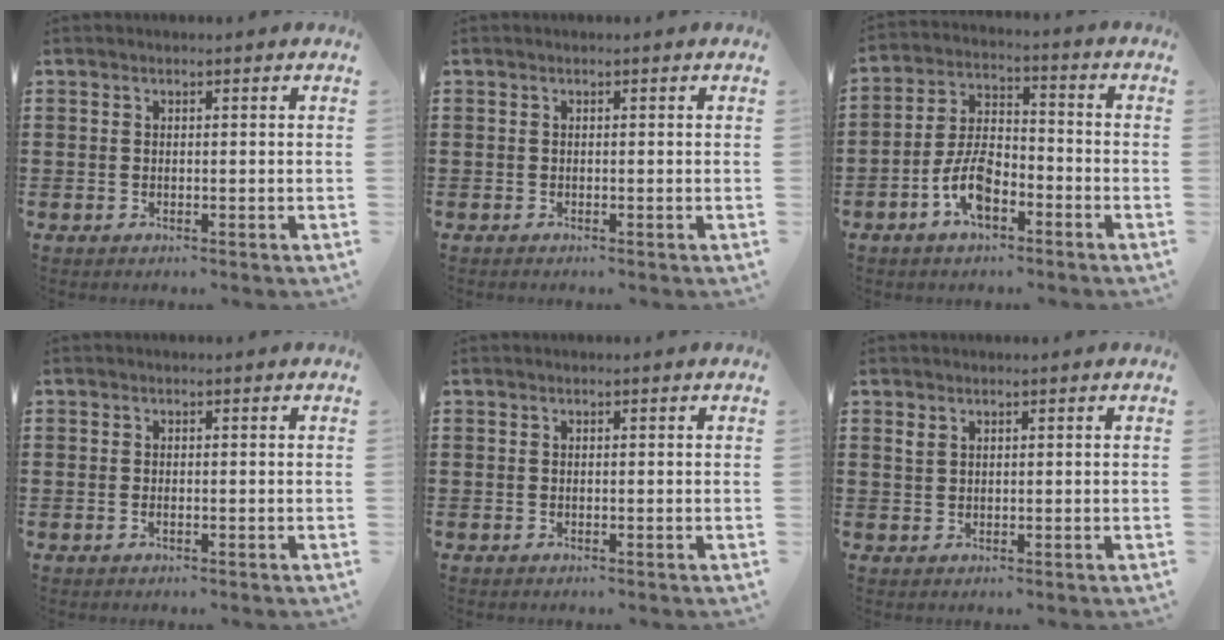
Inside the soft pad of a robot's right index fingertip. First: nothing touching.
{"total": 0.0}
{"total": 7.8, "force": [-3.7, 3.9, 5.7], "torque": [-0.125, 0.008, -0.072]}
{"total": 0.6, "force": [-0.2, 0.2, 0.5], "torque": [-0.012, -0.003, -0.003]}
{"total": 0.0}
{"total": 1.4, "force": [0.8, 0.9, 0.7], "torque": [-0.017, 0.003, 0.015]}